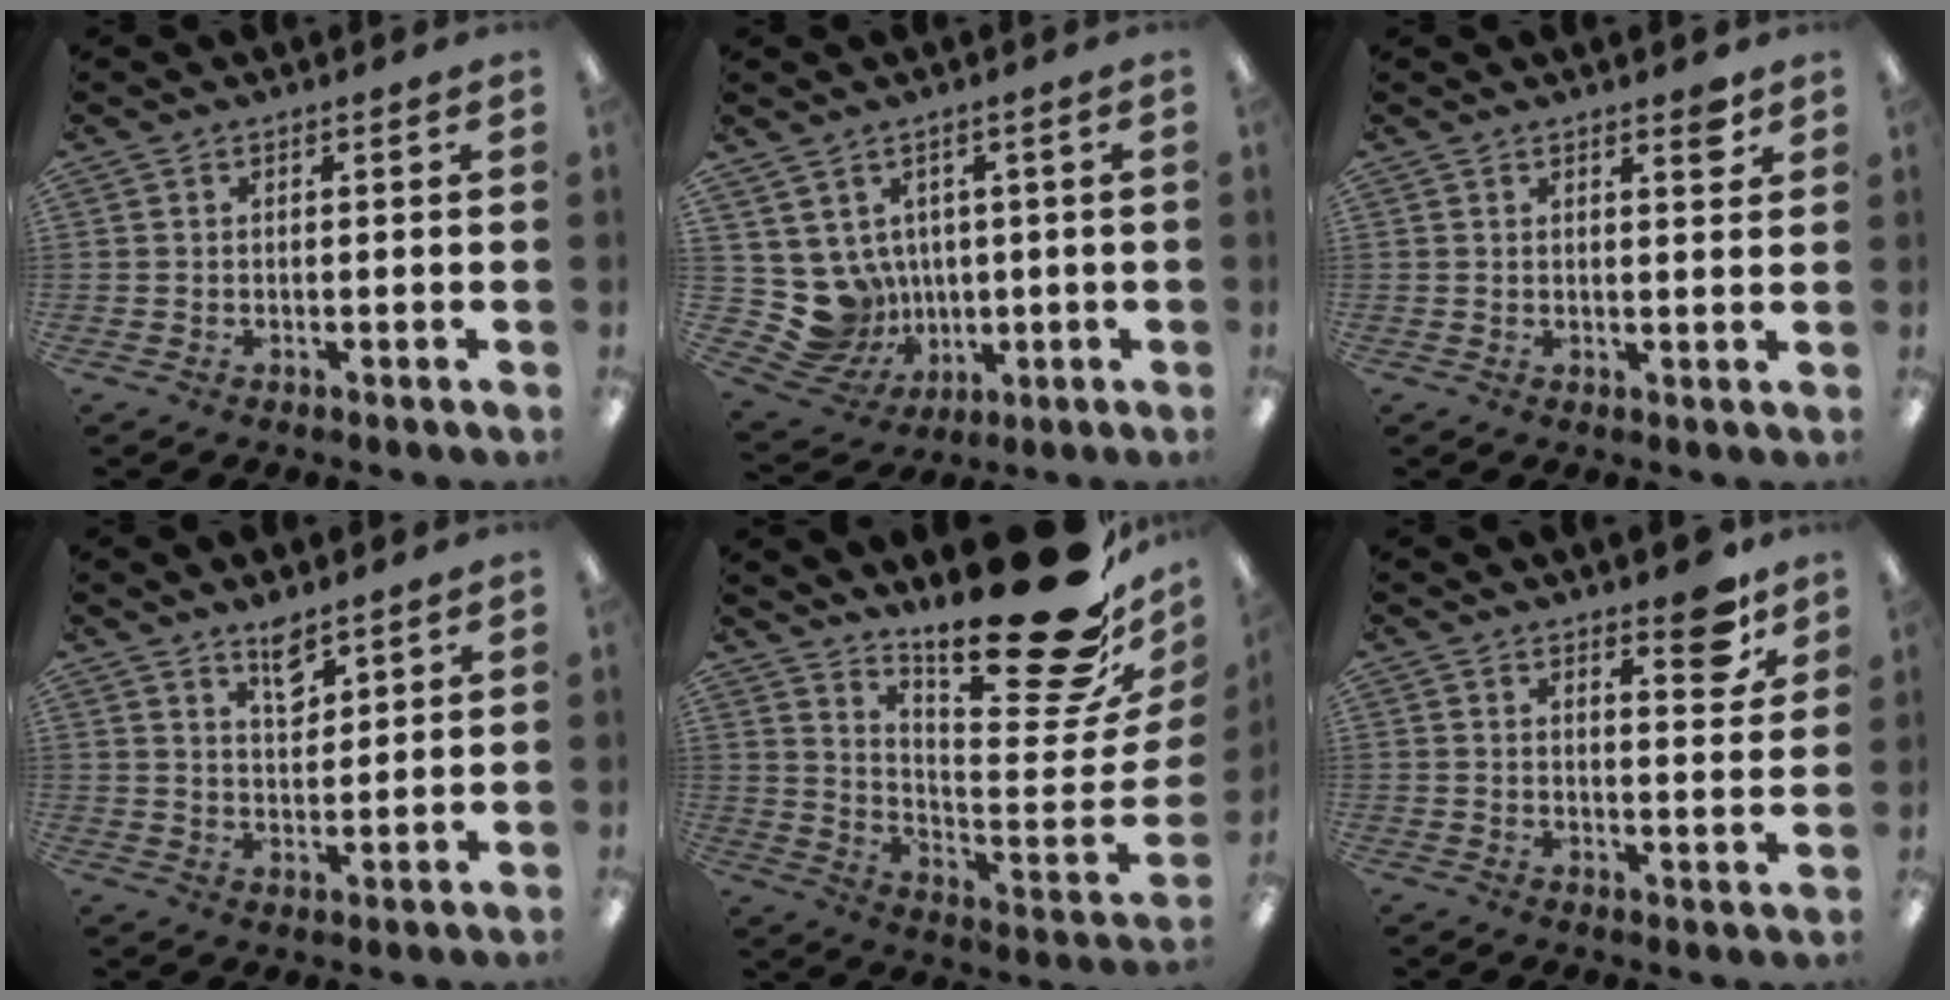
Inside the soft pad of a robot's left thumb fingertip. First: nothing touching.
{"total": 8.4, "force": [1.3, 8.1, 1.8], "torque": [-0.090, -0.025, 0.036]}
{"total": 3.1, "force": [2.4, 0.6, 1.9], "torque": [-0.018, -0.014, 0.037]}
{"total": 6.3, "force": [4.9, 2.5, 3.1], "torque": [-0.040, -0.030, 0.085]}
{"total": 27.3, "force": [19.2, 6.8, 18.2], "torque": [-0.229, -0.146, 0.308]}
{"total": 8.1, "force": [6.2, 2.8, 4.4], "torque": [-0.039, -0.043, 0.101]}